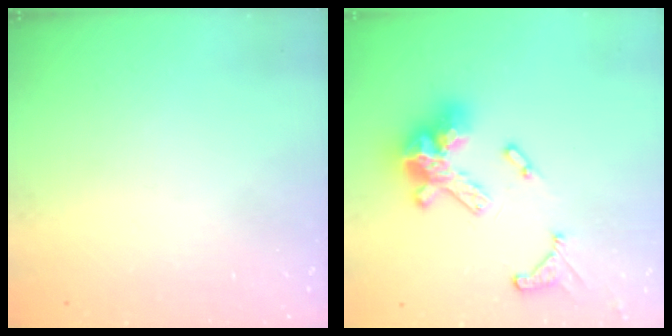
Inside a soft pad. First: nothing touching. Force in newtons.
{"total": 16.7, "press": 16.6, "slide": 1.5}